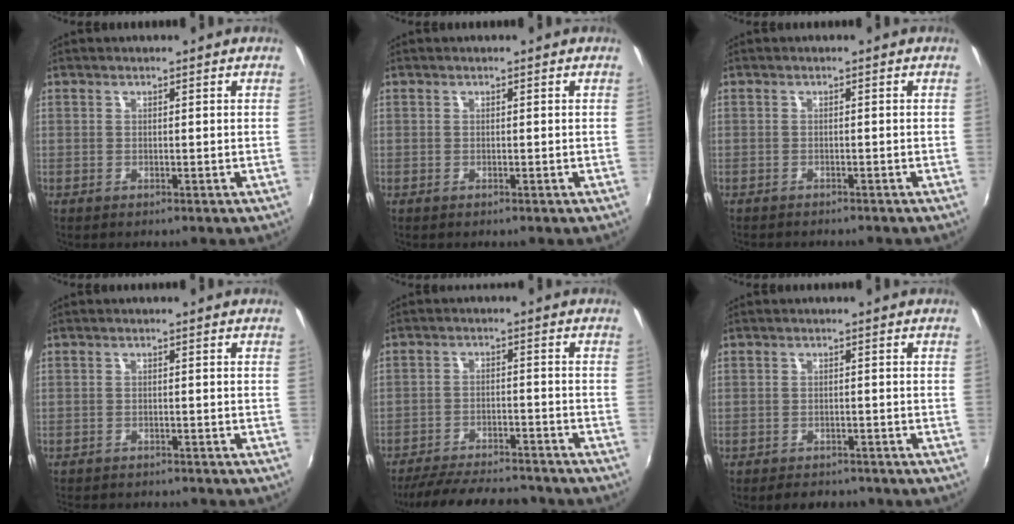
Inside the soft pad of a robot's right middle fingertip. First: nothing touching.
{"total": 0.0}
{"total": 2.0, "force": [-1.9, 0.2, 0.7], "torque": [-0.022, -0.013, -0.032]}
{"total": 6.4, "force": [-5.9, 1.2, 2.2], "torque": [-0.056, -0.018, -0.088]}
{"total": 16.6, "force": [-14.6, 3.9, 7.0], "torque": [-0.147, -0.009, -0.211]}
{"total": 4.6, "force": [-3.9, 1.9, 1.5], "torque": [-0.036, -0.004, -0.055]}